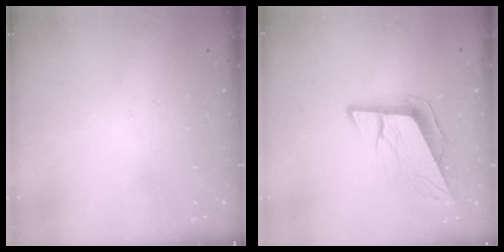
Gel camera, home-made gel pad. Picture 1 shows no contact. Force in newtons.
{"total": 10.7, "press": 10.2, "slide": 3.3}